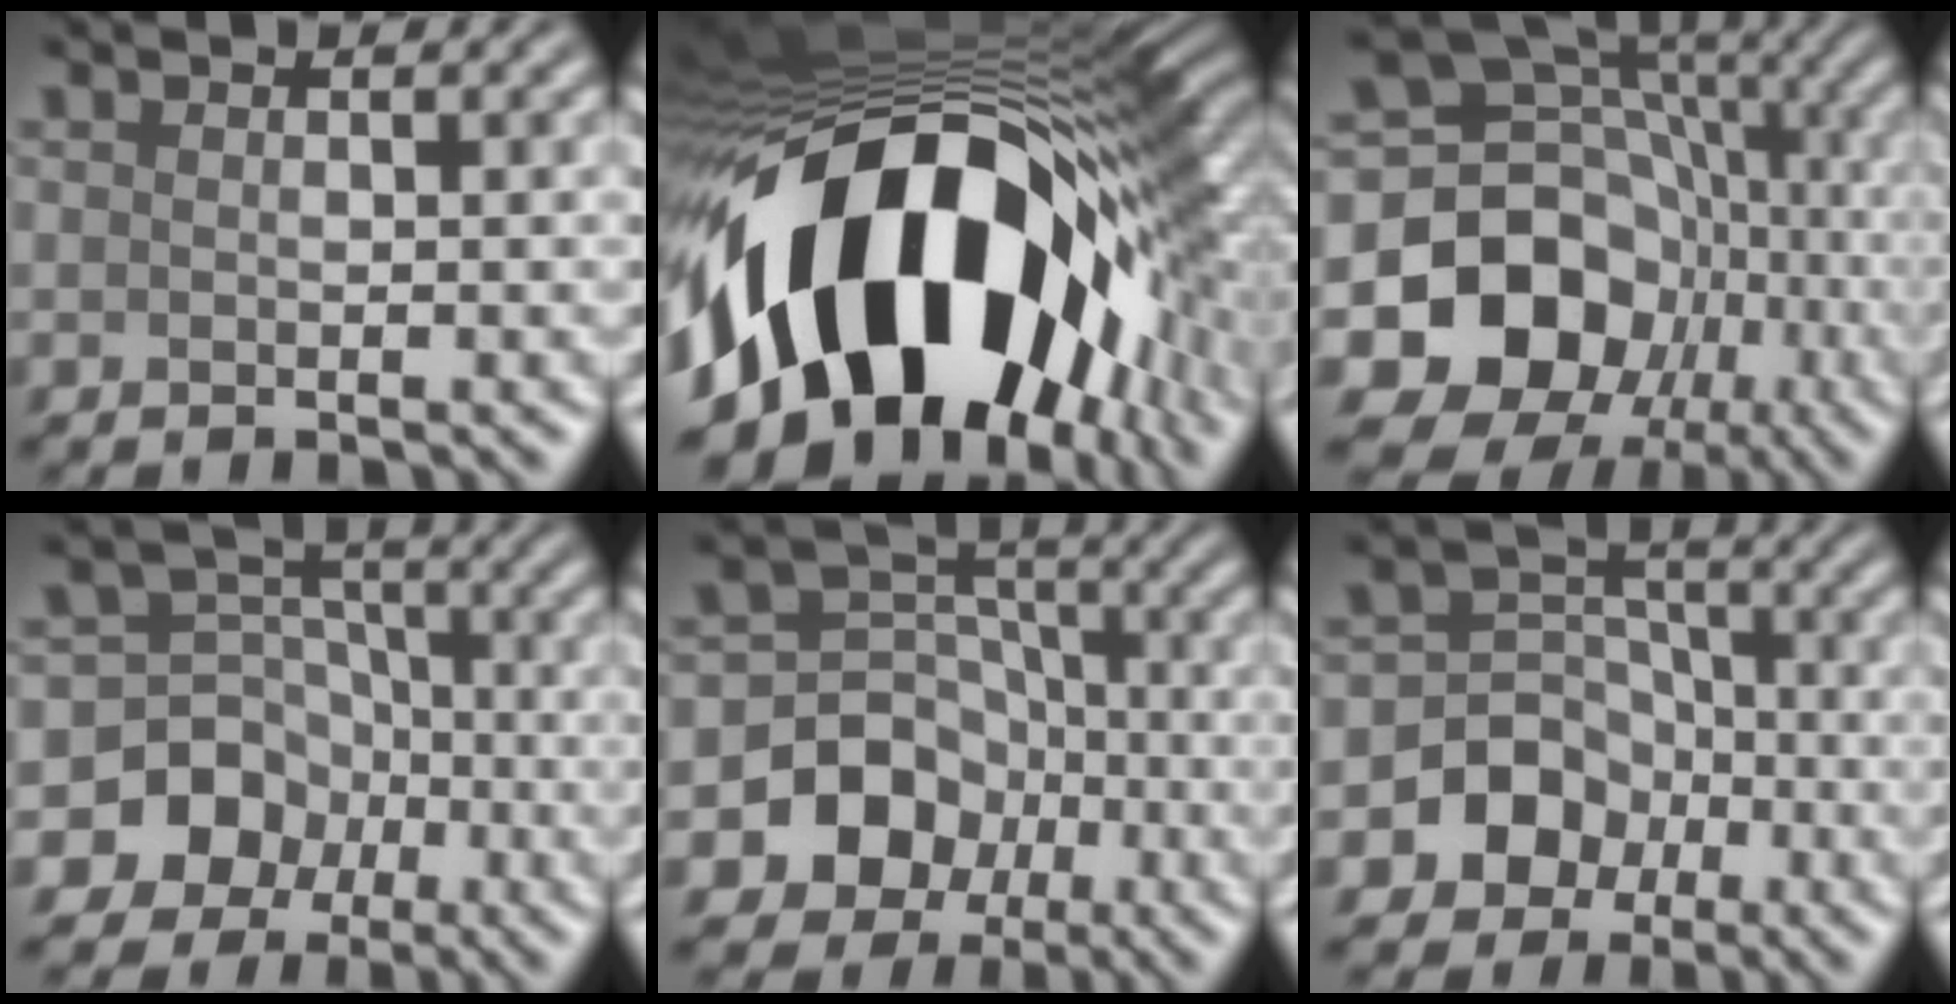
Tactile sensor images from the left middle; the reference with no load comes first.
{"total": 18.2, "force": [-4.9, 10.5, 14.0], "torque": [-0.242, -0.021, -0.076]}
{"total": 14.3, "force": [-3.6, 12.1, 6.8], "torque": [-0.131, -0.008, -0.068]}
{"total": 8.5, "force": [-3.6, 7.6, 1.3], "torque": [-0.008, 0.011, -0.081]}
{"total": 7.7, "force": [-3.1, 6.7, 2.1], "torque": [-0.013, 0.011, -0.083]}
{"total": 6.5, "force": [-2.8, 5.7, 1.5], "torque": [-0.001, 0.012, -0.079]}